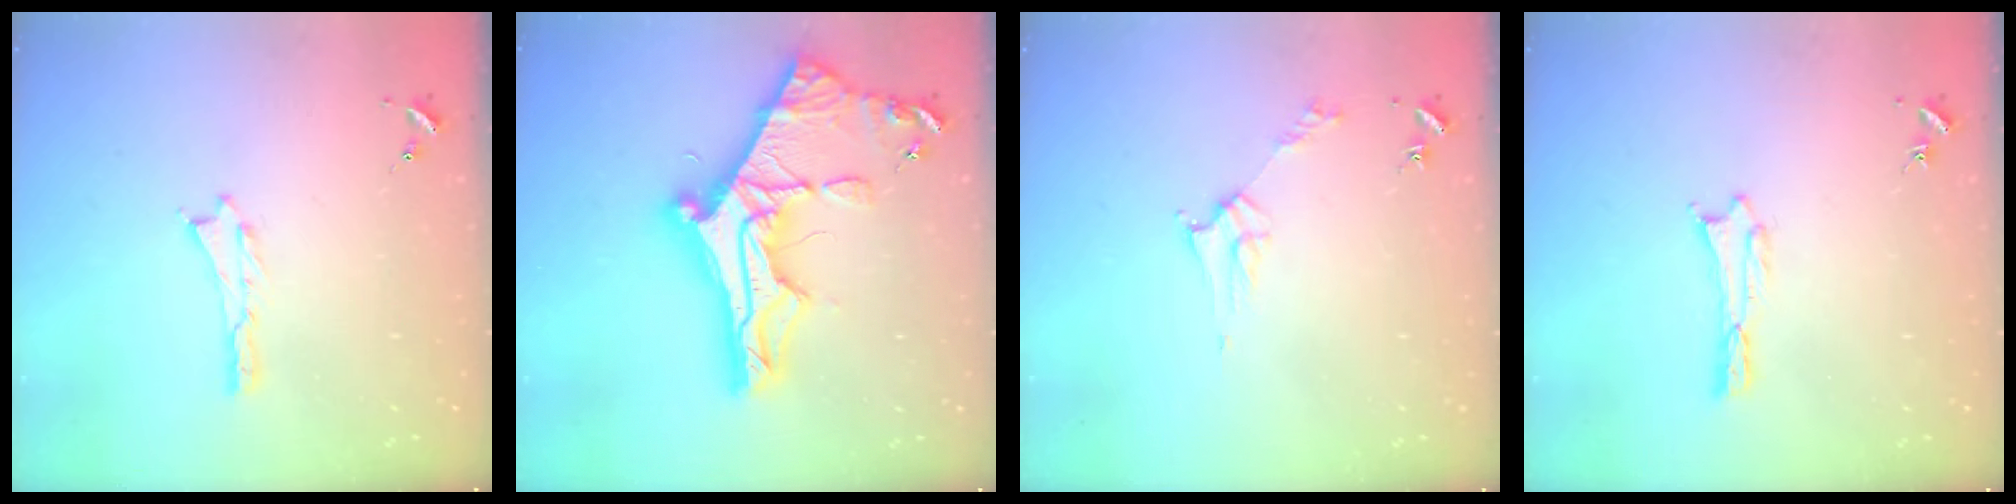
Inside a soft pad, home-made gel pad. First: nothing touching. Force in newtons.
{"total": 12.4, "press": 12.3, "slide": 1.4}
{"total": 2.8, "press": 2.8, "slide": 0.3}
{"total": 0.7, "press": 0.7, "slide": 0.1}